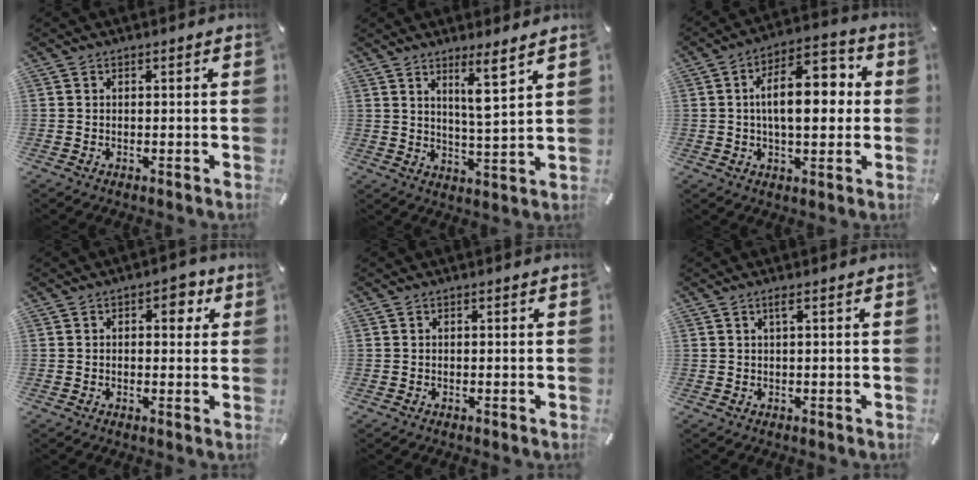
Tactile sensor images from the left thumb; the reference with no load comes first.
{"total": 7.2, "force": [4.9, 0.1, 5.3], "torque": [-0.094, -0.034, 0.078]}
{"total": 13.6, "force": [1.2, 7.2, 11.5], "torque": [-0.171, -0.001, 0.014]}
{"total": 4.6, "force": [1.1, 2.8, 3.4], "torque": [-0.026, -0.006, 0.006]}
{"total": 0.0}
{"total": 1.5, "force": [0.5, 0.1, 1.4], "torque": [-0.029, 0.001, 0.007]}